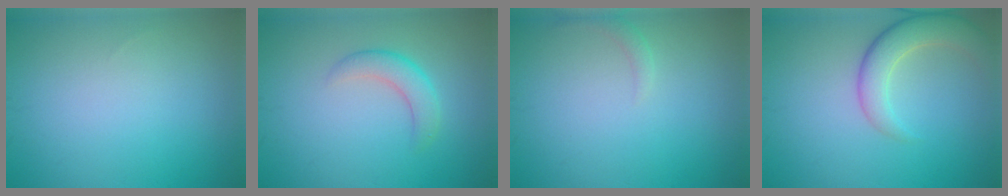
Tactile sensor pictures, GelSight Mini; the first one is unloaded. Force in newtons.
{"total": 2.6, "press": 2.6, "slide": 0.1}
{"total": 1.0, "press": 1.0, "slide": 0.1}
{"total": 4.4, "press": 4.4, "slide": 0.4}